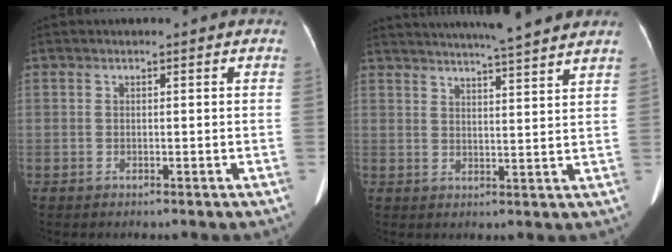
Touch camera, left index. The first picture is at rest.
{"total": 16.0, "force": [14.4, -0.2, 6.9], "torque": [-0.118, 0.006, 0.191]}